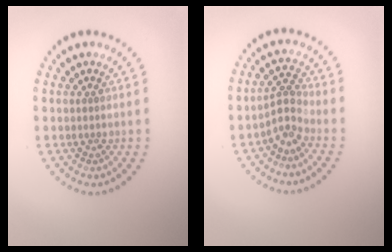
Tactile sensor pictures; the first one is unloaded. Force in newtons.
{"total": 2.5, "press": 1.8, "slide": 1.8}